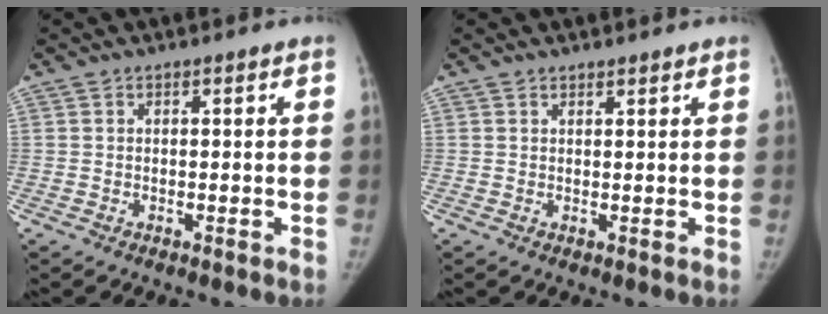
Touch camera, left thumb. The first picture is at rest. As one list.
[{"total": 1.1, "force": [1.1, 0.2, 0.3], "torque": [-0.002, -0.008, 0.017]}]